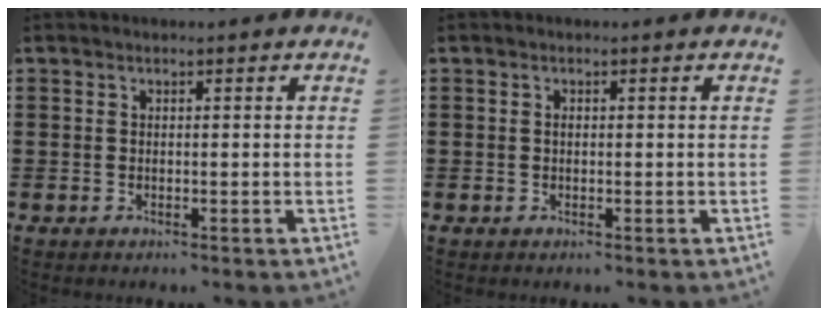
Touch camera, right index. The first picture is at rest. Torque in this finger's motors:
{"motor_torque": [0.49, 0.45, 0.04, 0.03]}